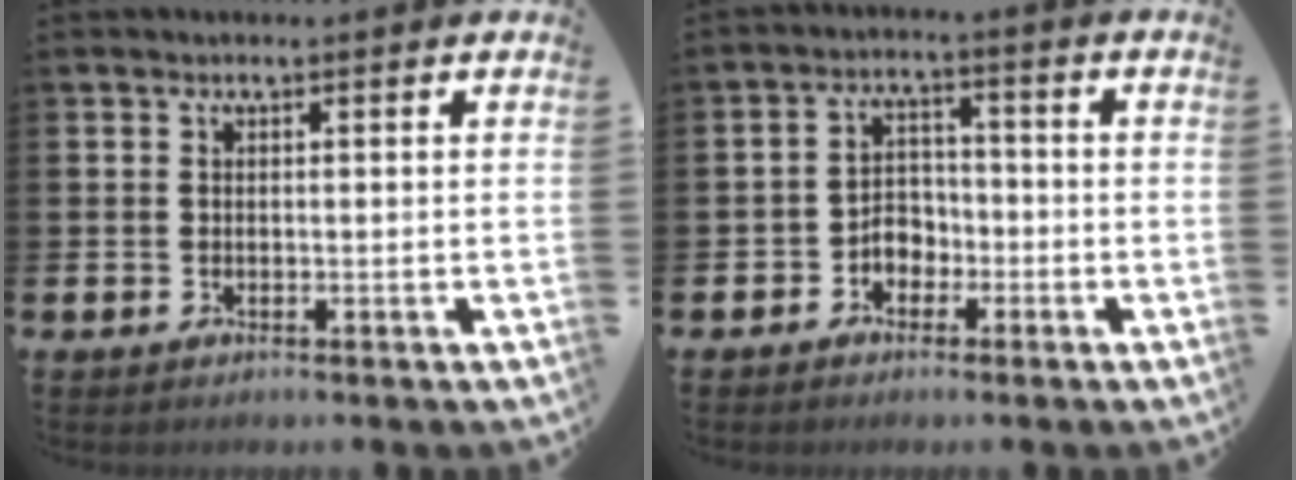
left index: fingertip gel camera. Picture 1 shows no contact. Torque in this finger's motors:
{"motor_torque": [0.09, 0.32, 0.02, 0.02]}